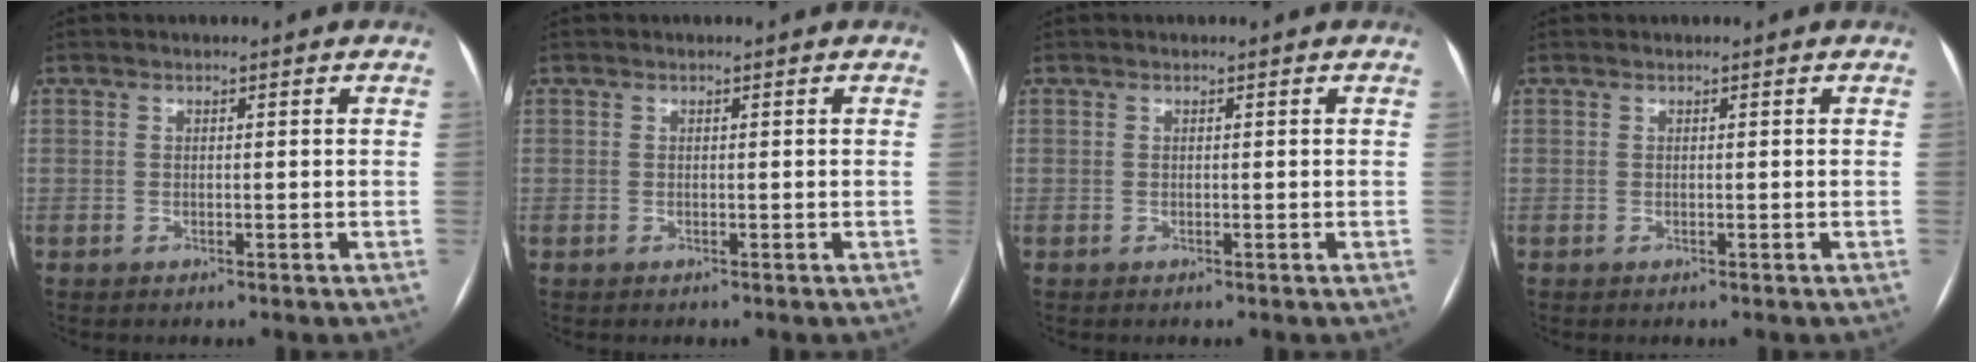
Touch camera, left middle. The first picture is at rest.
{"total": 0.0}
{"total": 0.0}
{"total": 0.0}